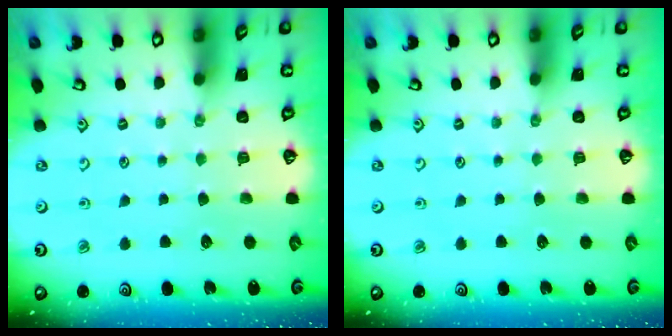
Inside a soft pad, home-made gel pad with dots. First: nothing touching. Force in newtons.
{"total": 0.0}